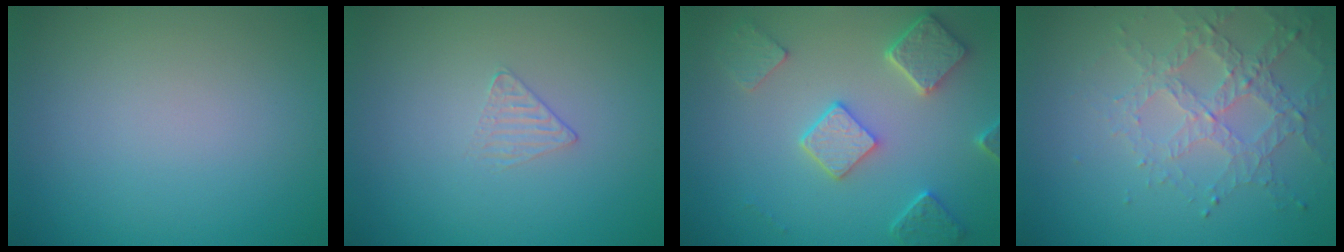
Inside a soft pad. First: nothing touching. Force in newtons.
{"total": 1.0, "press": 0.3, "slide": 0.9}
{"total": 4.9, "press": 3.9, "slide": 2.9}
{"total": 3.2, "press": 3.0, "slide": 1.2}